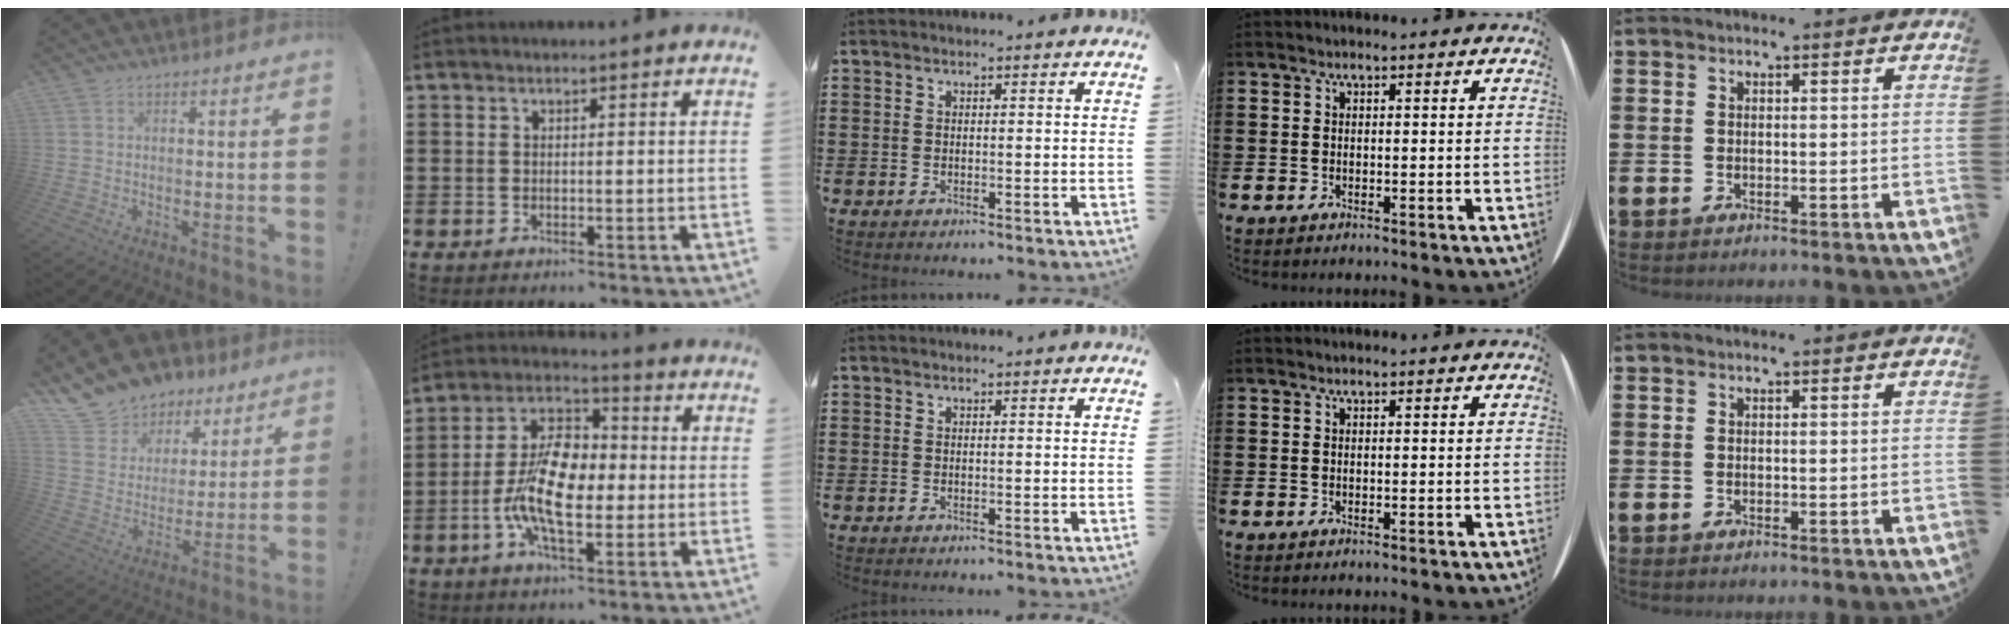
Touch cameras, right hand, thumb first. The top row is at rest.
{"thumb": {"total": 12.6, "force": [9.6, 8.0, 1.6], "torque": [-0.036, -0.080, 0.188]}, "index": {"total": 10.6, "force": [-1.9, 5.7, 8.8], "torque": [-0.195, 0.005, -0.039]}}